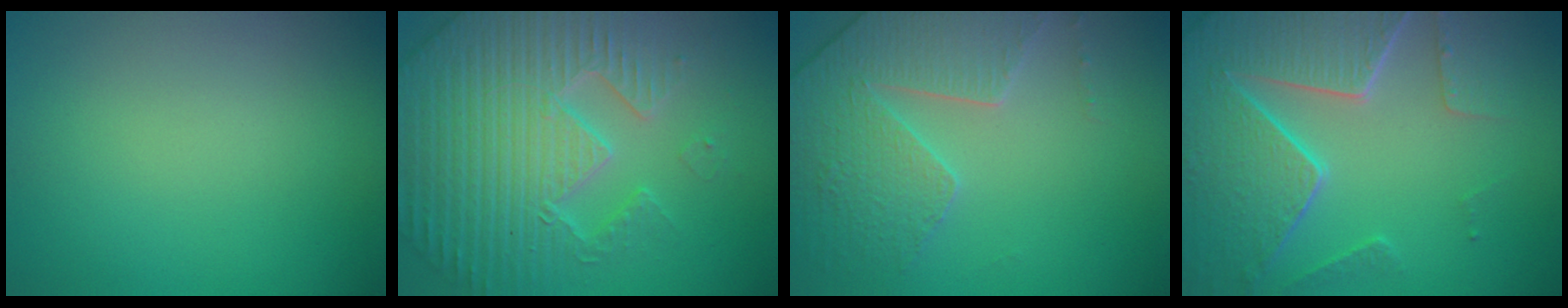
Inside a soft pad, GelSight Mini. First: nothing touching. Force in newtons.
{"total": 7.6, "press": 7.4, "slide": 1.9}
{"total": 4.3, "press": 4.2, "slide": 0.9}
{"total": 8.3, "press": 5.9, "slide": 5.8}